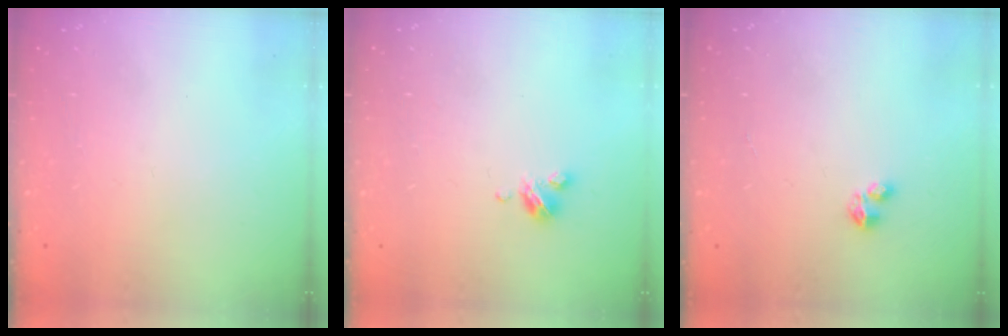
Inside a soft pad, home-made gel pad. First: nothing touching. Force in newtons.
{"total": 4.0, "press": 4.0, "slide": 0.3}
{"total": 2.7, "press": 2.7, "slide": 0.4}